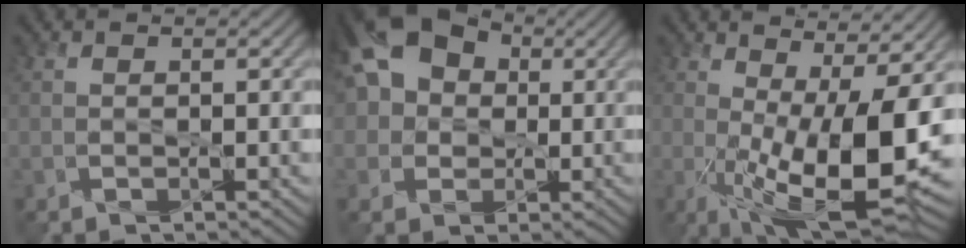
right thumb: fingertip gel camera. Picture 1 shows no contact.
{"total": 11.3, "force": [3.0, 8.9, 6.4], "torque": [-0.134, 0.032, 0.030]}
{"total": 14.6, "force": [-1.1, 5.3, 13.6], "torque": [-0.226, -0.008, -0.008]}